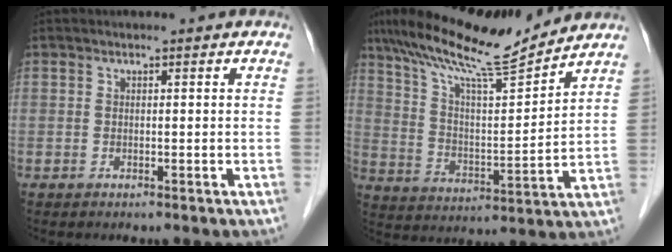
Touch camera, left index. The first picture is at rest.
{"total": 15.9, "force": [13.7, 0.5, 7.9], "torque": [-0.143, 0.008, 0.236]}